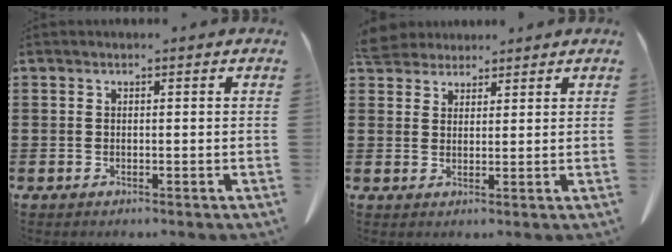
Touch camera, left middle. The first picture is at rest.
{"total": 4.0, "force": [3.7, 1.3, 0.4], "torque": [-0.022, -0.005, 0.073]}